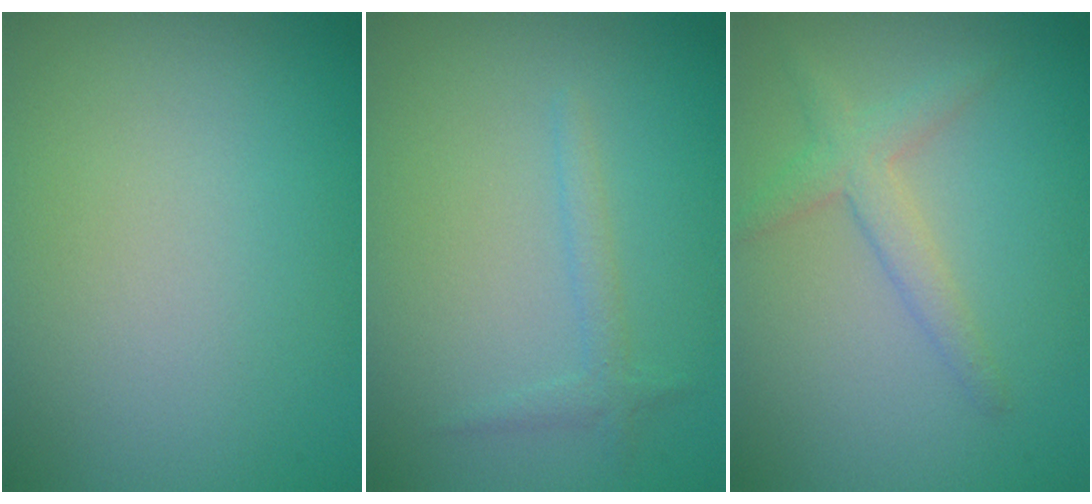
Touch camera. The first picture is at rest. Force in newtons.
{"total": 1.3, "press": 1.3, "slide": 0.1}
{"total": 2.4, "press": 2.4, "slide": 0.2}